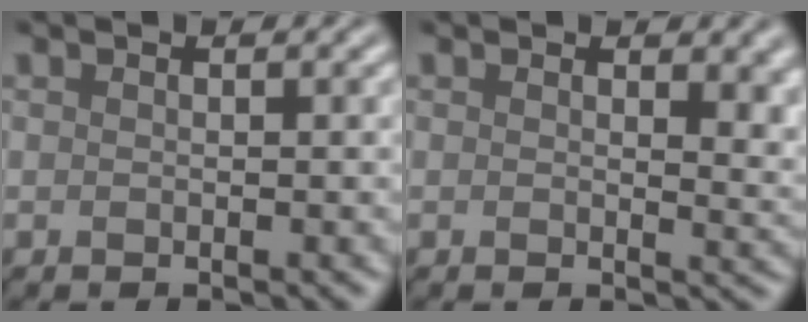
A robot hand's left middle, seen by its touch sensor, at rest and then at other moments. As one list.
[{"total": 3.1, "force": [1.2, 1.5, 2.4], "torque": [-0.024, -0.006, 0.018]}]